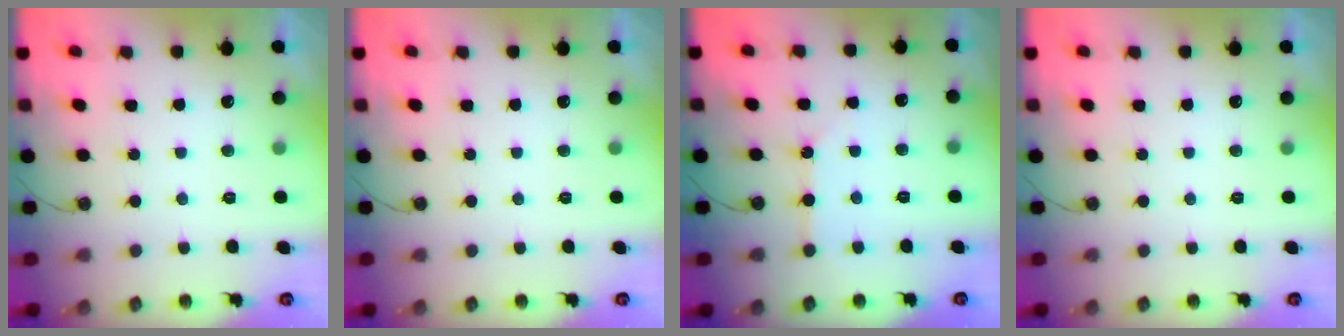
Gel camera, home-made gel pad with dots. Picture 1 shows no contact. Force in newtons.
{"total": 0.0}
{"total": 2.4, "press": 2.4, "slide": 0.2}
{"total": 0.0}